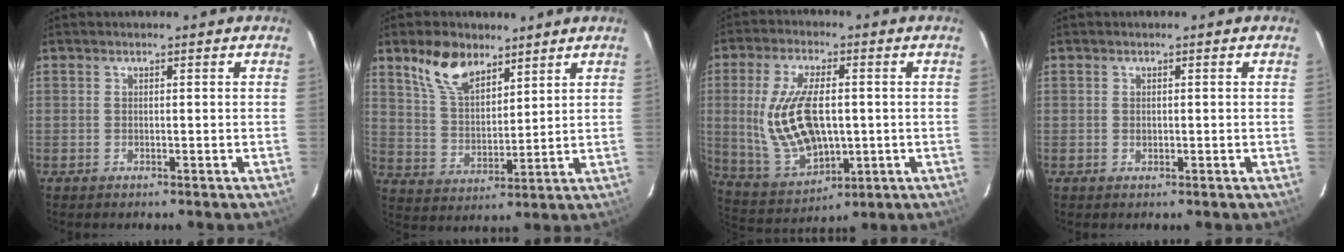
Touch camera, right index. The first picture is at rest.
{"total": 10.3, "force": [7.0, 5.3, 5.5], "torque": [-0.103, 0.016, 0.140]}
{"total": 15.8, "force": [0.5, 7.9, 13.7], "torque": [-0.278, -0.008, 0.031]}
{"total": 0.8, "force": [0.1, 0.5, 0.5], "torque": [-0.008, 0.001, 0.003]}